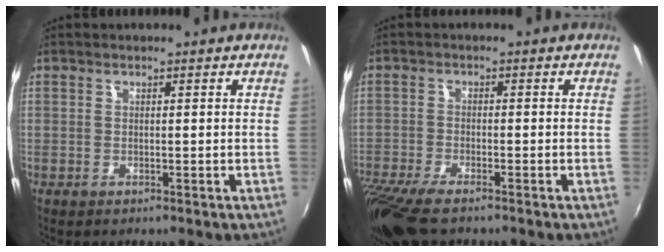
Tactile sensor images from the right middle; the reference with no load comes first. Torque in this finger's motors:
{"motor_torque": [1.08, -1.06, 0.34, 0.15]}